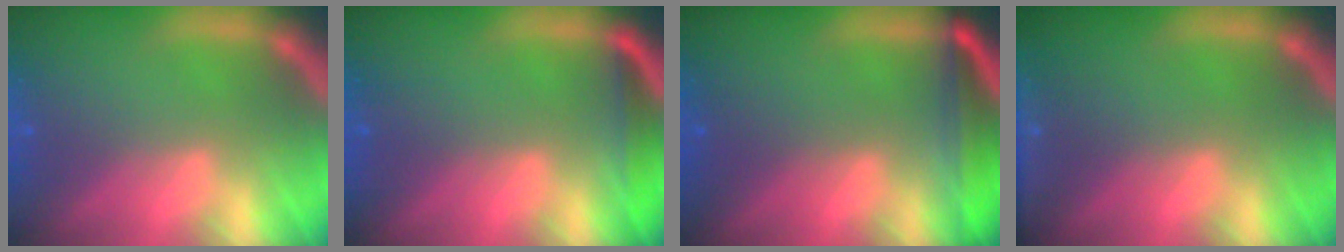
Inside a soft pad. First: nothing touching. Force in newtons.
{"total": 2.5}
{"total": 5.0}
{"total": 3.0}